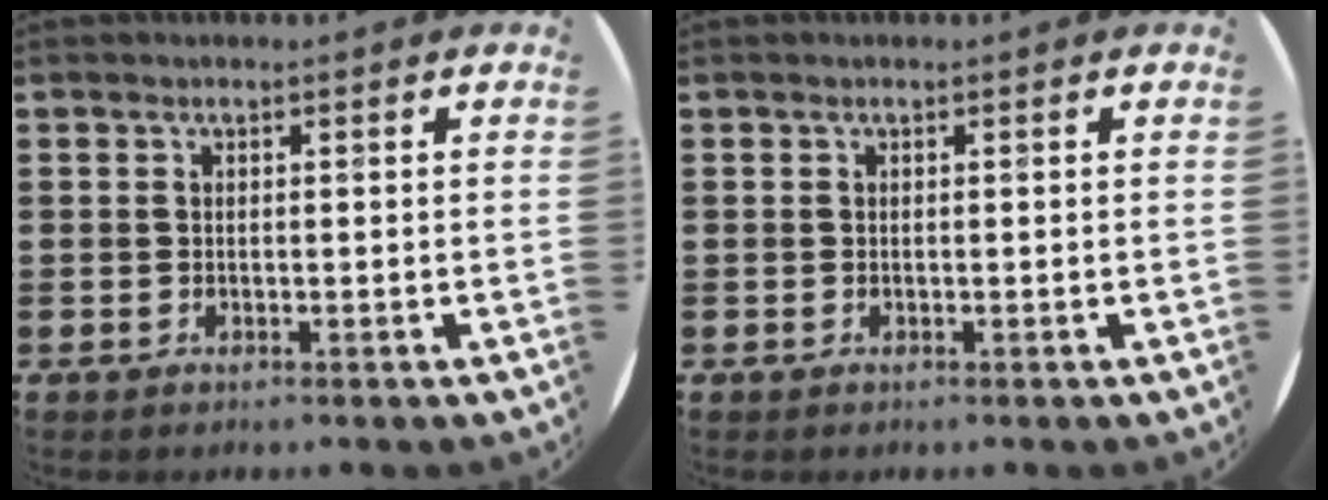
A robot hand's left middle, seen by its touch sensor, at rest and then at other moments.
{"total": 0.0}